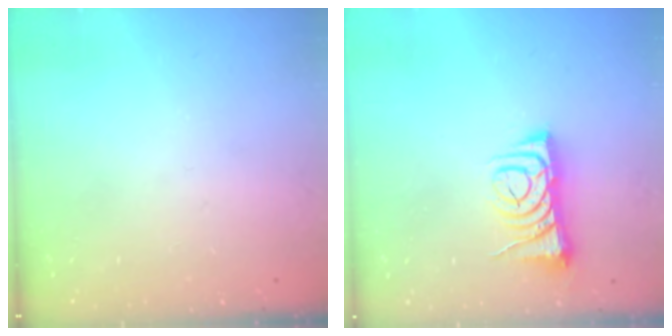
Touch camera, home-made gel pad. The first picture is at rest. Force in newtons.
{"total": 7.1, "press": 7.1, "slide": 1.0}